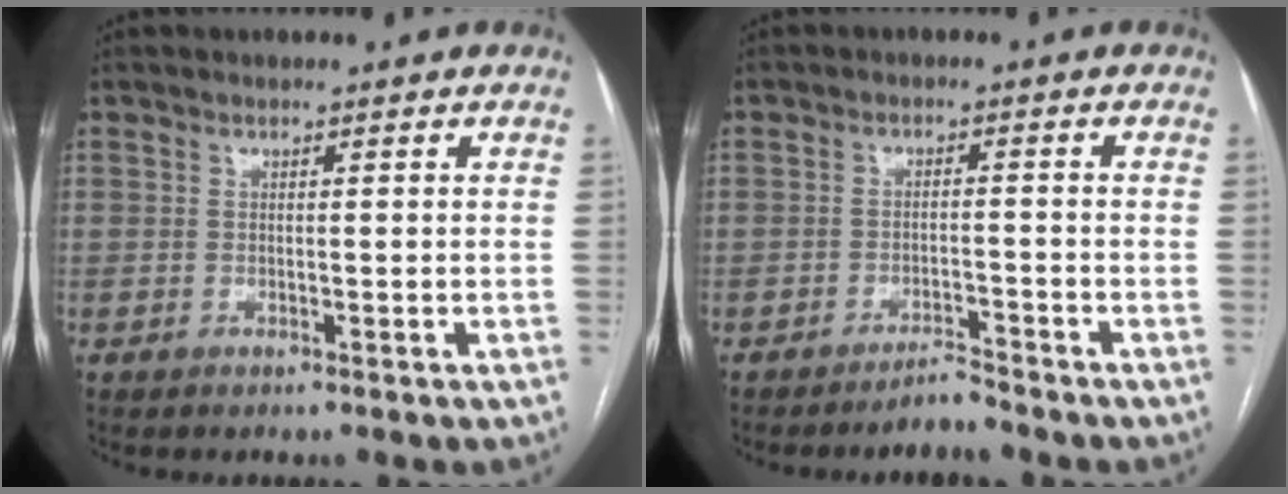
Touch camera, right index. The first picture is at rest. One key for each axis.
{"total": 2.7, "fx": -2.7, "fy": 0.2, "fz": 0.5, "tx": -0.003, "ty": -0.006, "tz": -0.045}